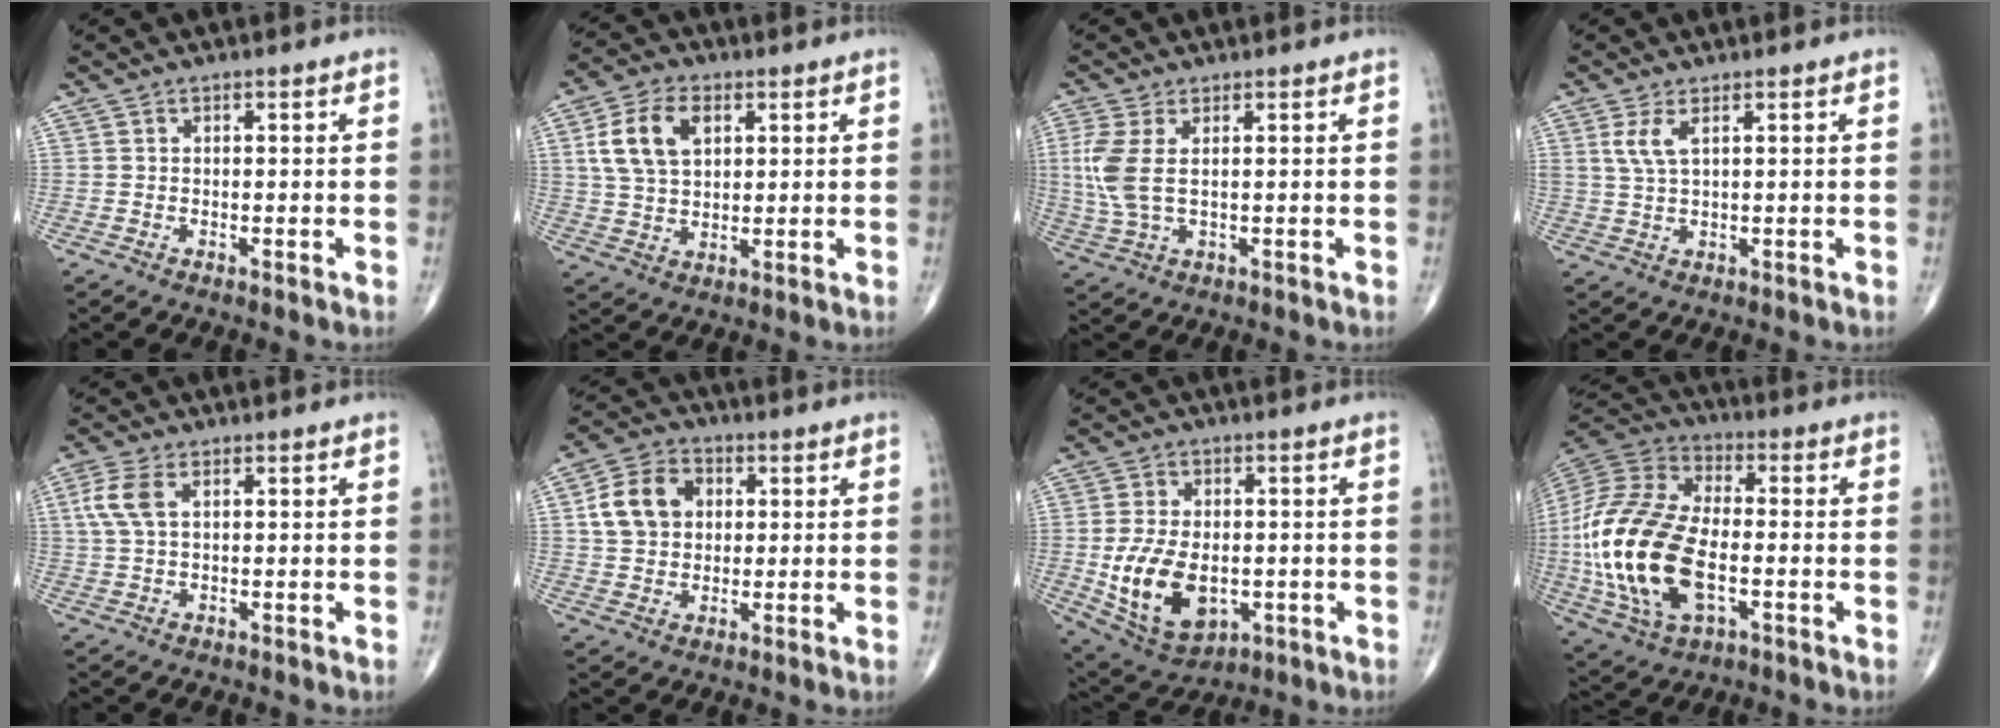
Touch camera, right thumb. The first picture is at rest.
{"total": 10.3, "force": [3.2, 6.5, 7.3], "torque": [-0.134, 0.002, 0.062]}
{"total": 7.2, "force": [1.2, 3.2, 6.3], "torque": [-0.175, -0.002, 0.032]}
{"total": 3.8, "force": [1.6, 1.2, 3.2], "torque": [-0.077, -0.001, 0.039]}
{"total": 5.4, "force": [1.6, 2.8, 4.4], "torque": [-0.117, 0.015, 0.033]}
{"total": 10.3, "force": [2.1, 8.0, 6.2], "torque": [-0.095, 0.010, 0.033]}
{"total": 14.1, "force": [-2.4, 8.8, 10.8], "torque": [-0.185, -0.005, -0.021]}
{"total": 25.2, "force": [-4.0, 13.5, 20.9], "torque": [-0.460, 0.004, -0.067]}